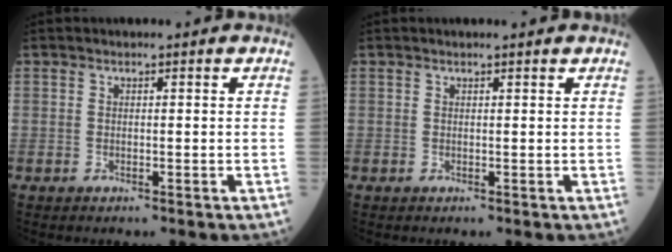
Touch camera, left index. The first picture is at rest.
{"total": 0.6, "force": [0.5, -0.1, 0.2], "torque": [-0.010, -0.004, 0.006]}